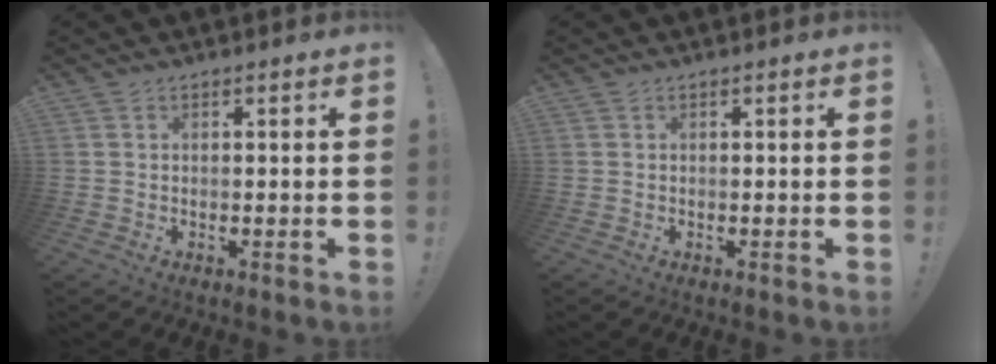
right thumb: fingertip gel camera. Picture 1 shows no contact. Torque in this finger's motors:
{"motor_torque": [-0.01, 0.00, 0.00, 0.00, 0.02]}